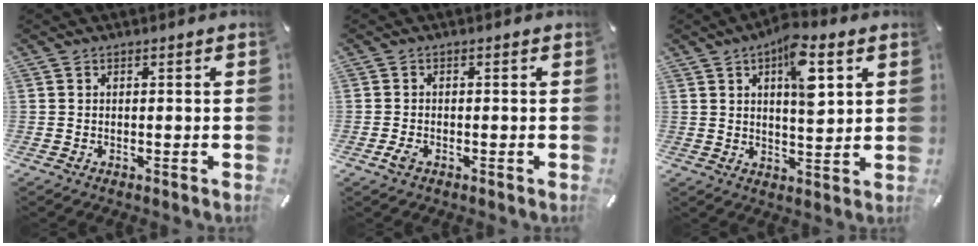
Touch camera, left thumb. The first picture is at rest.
{"total": 2.0, "force": [-1.0, 1.0, 1.4], "torque": [-0.031, -0.001, -0.019]}
{"total": 10.2, "force": [4.4, 4.2, 8.2], "torque": [-0.112, -0.019, 0.067]}